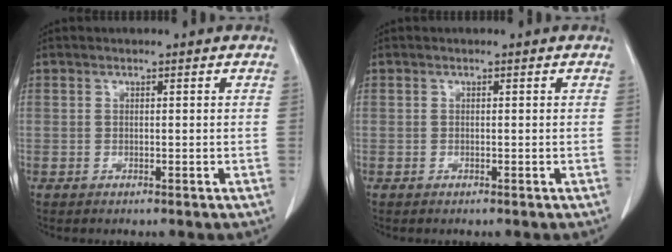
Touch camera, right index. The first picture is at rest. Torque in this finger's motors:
{"motor_torque": [-0.02, 0.01, 0.00, -0.01]}